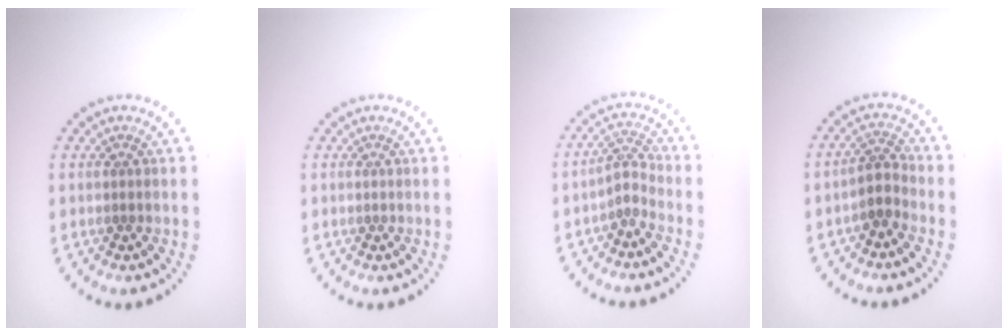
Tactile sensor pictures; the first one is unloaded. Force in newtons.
{"total": 0.0}
{"total": 2.0, "press": 1.4, "slide": 1.5}
{"total": 2.3, "press": 1.8, "slide": 1.3}